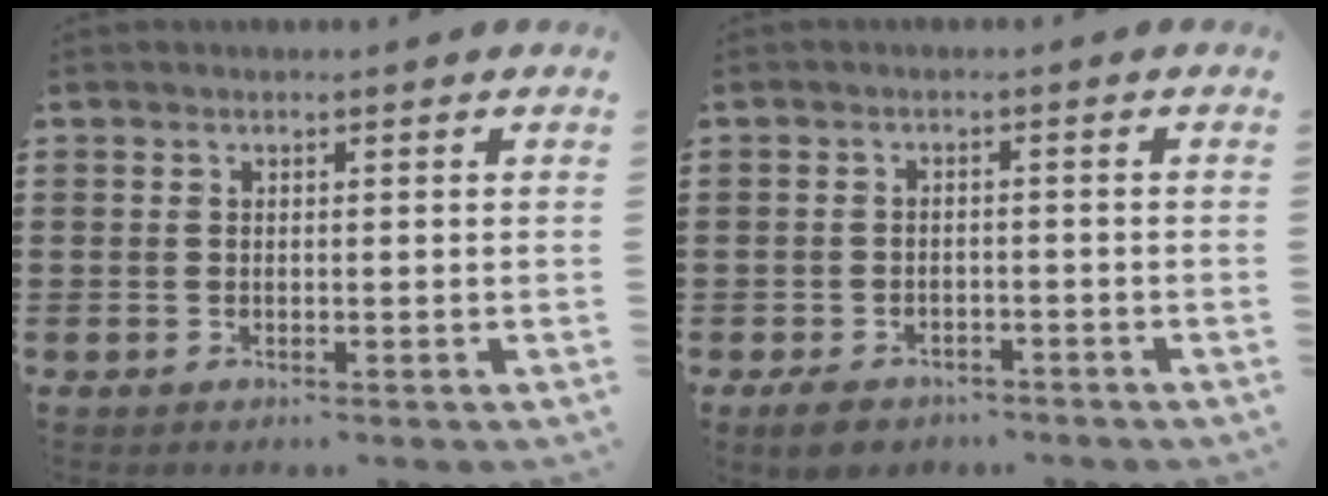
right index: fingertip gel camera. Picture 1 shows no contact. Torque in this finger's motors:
{"motor_torque": [-0.78, 1.36, -0.77, -0.21]}